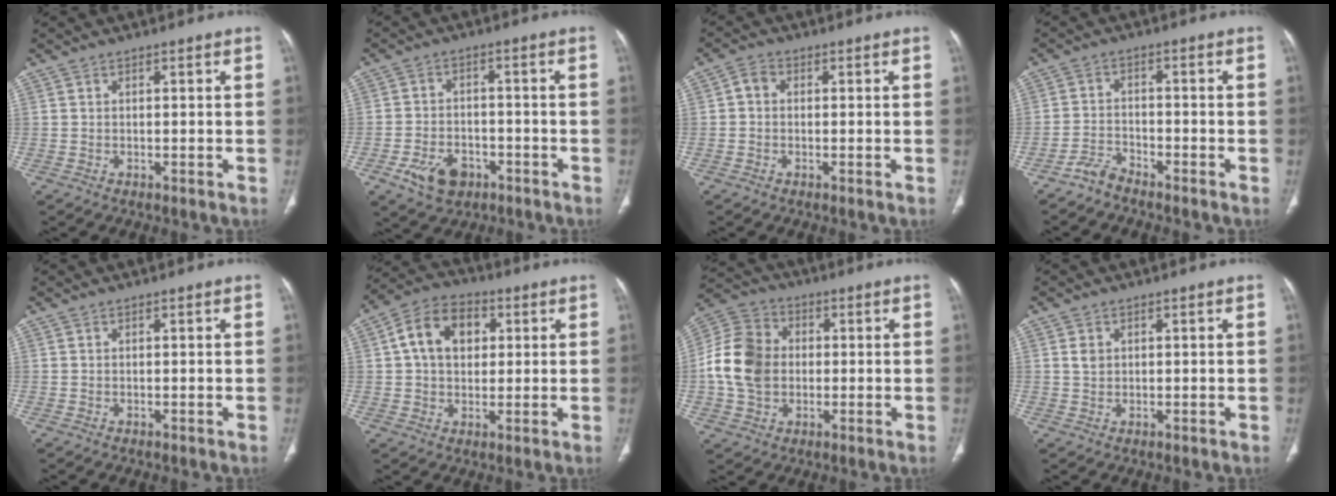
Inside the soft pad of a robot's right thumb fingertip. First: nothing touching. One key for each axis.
{"total": 7.6, "fx": -3.8, "fy": 5.2, "fz": 4.2, "tx": -0.062, "ty": 0.024, "tz": -0.059}
{"total": 2.4, "fx": 0.0, "fy": 1.9, "fz": 1.4, "tx": -0.020, "ty": 0.007, "tz": -0.008}
{"total": 3.1, "fx": -3.0, "fy": 0.8, "fz": 0.4, "tx": -0.009, "ty": 0.011, "tz": -0.060}
{"total": 0.0}
{"total": 11.4, "fx": 2.6, "fy": 8.2, "fz": 7.5, "tx": -0.105, "ty": 0.012, "tz": 0.037}
{"total": 12.9, "fx": -0.3, "fy": 10.3, "fz": 7.8, "tx": -0.137, "ty": 0.023, "tz": -0.010}
{"total": 1.7, "fx": 0.6, "fy": 1.4, "fz": 0.9, "tx": -0.013, "ty": -0.003, "tz": 0.013}